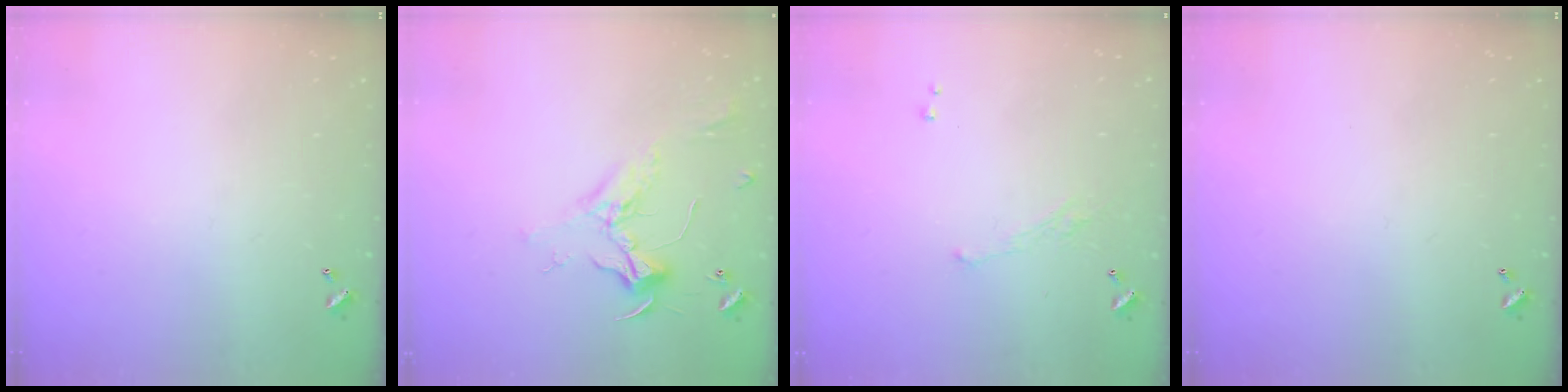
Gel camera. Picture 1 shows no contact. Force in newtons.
{"total": 2.4, "press": 2.3, "slide": 0.9}
{"total": 1.9, "press": 1.7, "slide": 0.8}
{"total": 0.0}